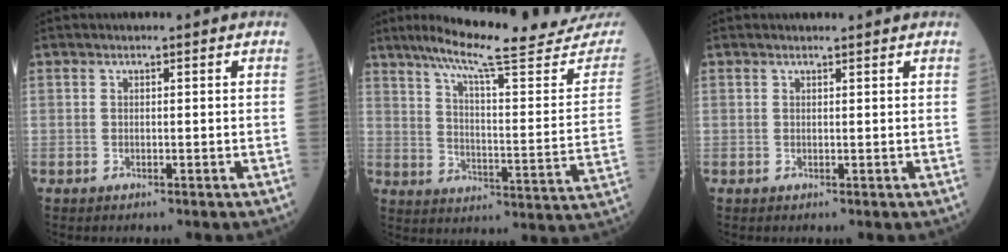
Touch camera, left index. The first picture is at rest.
{"total": 24.7, "force": [22.0, 0.8, 11.2], "torque": [-0.167, -0.073, 0.284]}
{"total": 1.3, "force": [1.3, 0.0, 0.2], "torque": [-0.010, 0.002, 0.018]}